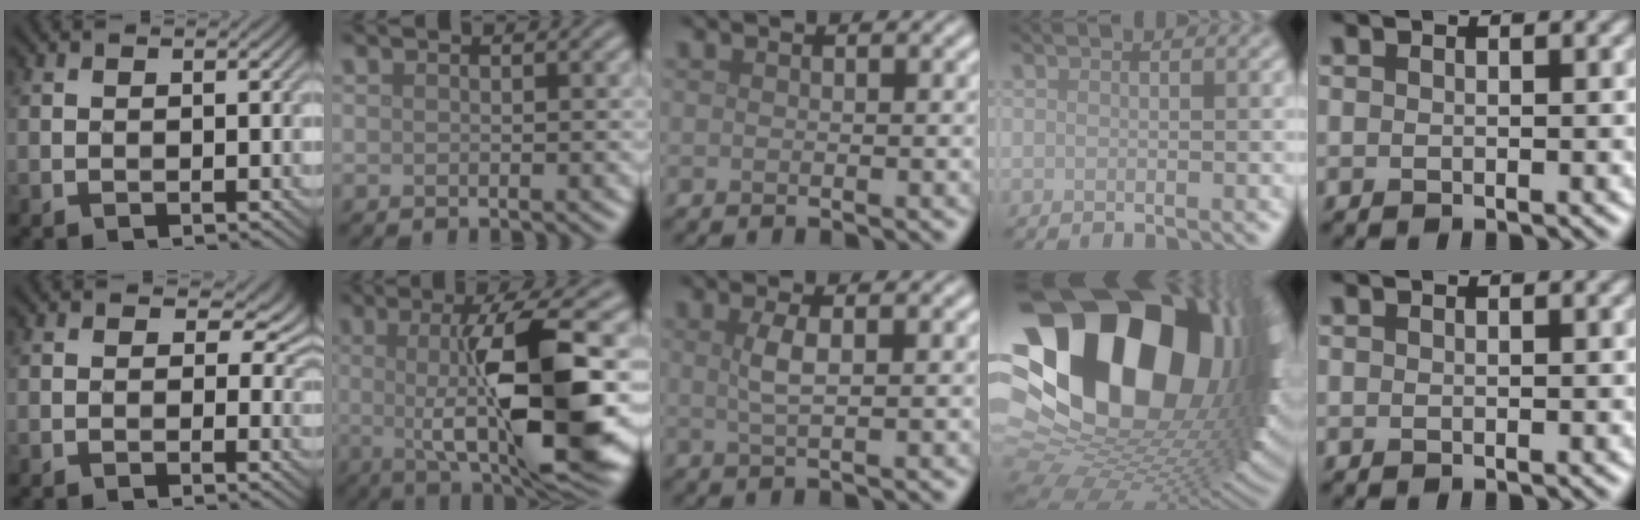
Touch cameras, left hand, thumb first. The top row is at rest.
{"thumb": {"total": 4.6, "force": [1.4, 3.1, 3.1], "torque": [-0.041, 0.001, 0.007]}, "index": {"total": 12.4, "force": [0.0, 3.1, 12.0], "torque": [-0.181, -0.010, 0.003]}, "middle": {"total": 2.1, "force": [0.6, 0.6, 2.0], "torque": [-0.040, 0.002, 0.011]}, "ring": {"total": 23.0, "force": [6.1, 15.3, 16.0], "torque": [-0.308, -0.023, 0.136]}}